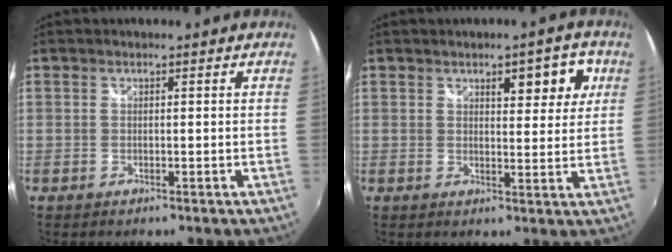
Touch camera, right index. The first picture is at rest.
{"total": 6.8, "force": [3.1, 2.8, 5.4], "torque": [-0.067, 0.016, 0.044]}